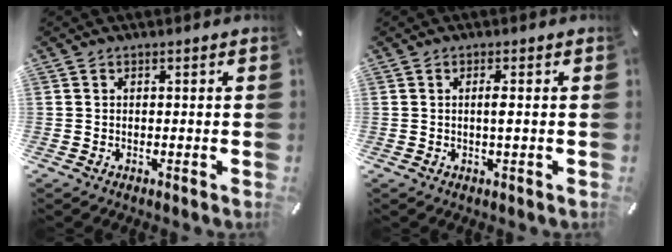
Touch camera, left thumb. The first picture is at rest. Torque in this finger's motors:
{"motor_torque": [0.17, 0.46, 0.16, -0.02, 0.00]}